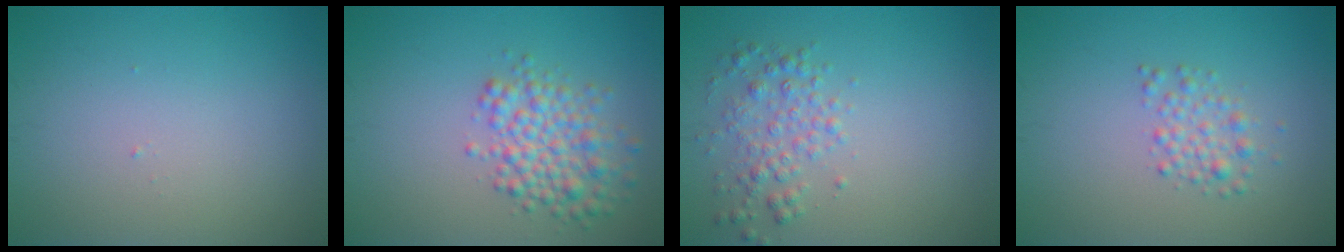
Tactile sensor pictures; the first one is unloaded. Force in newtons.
{"total": 4.3, "press": 4.3, "slide": 0.2}
{"total": 2.5, "press": 2.5, "slide": 0.1}
{"total": 1.9, "press": 1.8, "slide": 0.1}